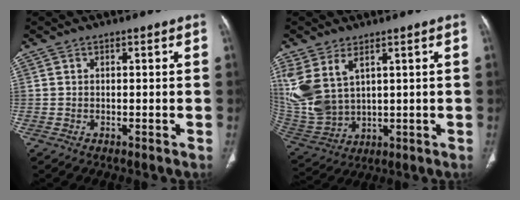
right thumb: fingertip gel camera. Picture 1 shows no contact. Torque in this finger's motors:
{"motor_torque": [-0.10, 0.71, 1.09, 0.96, 0.40]}